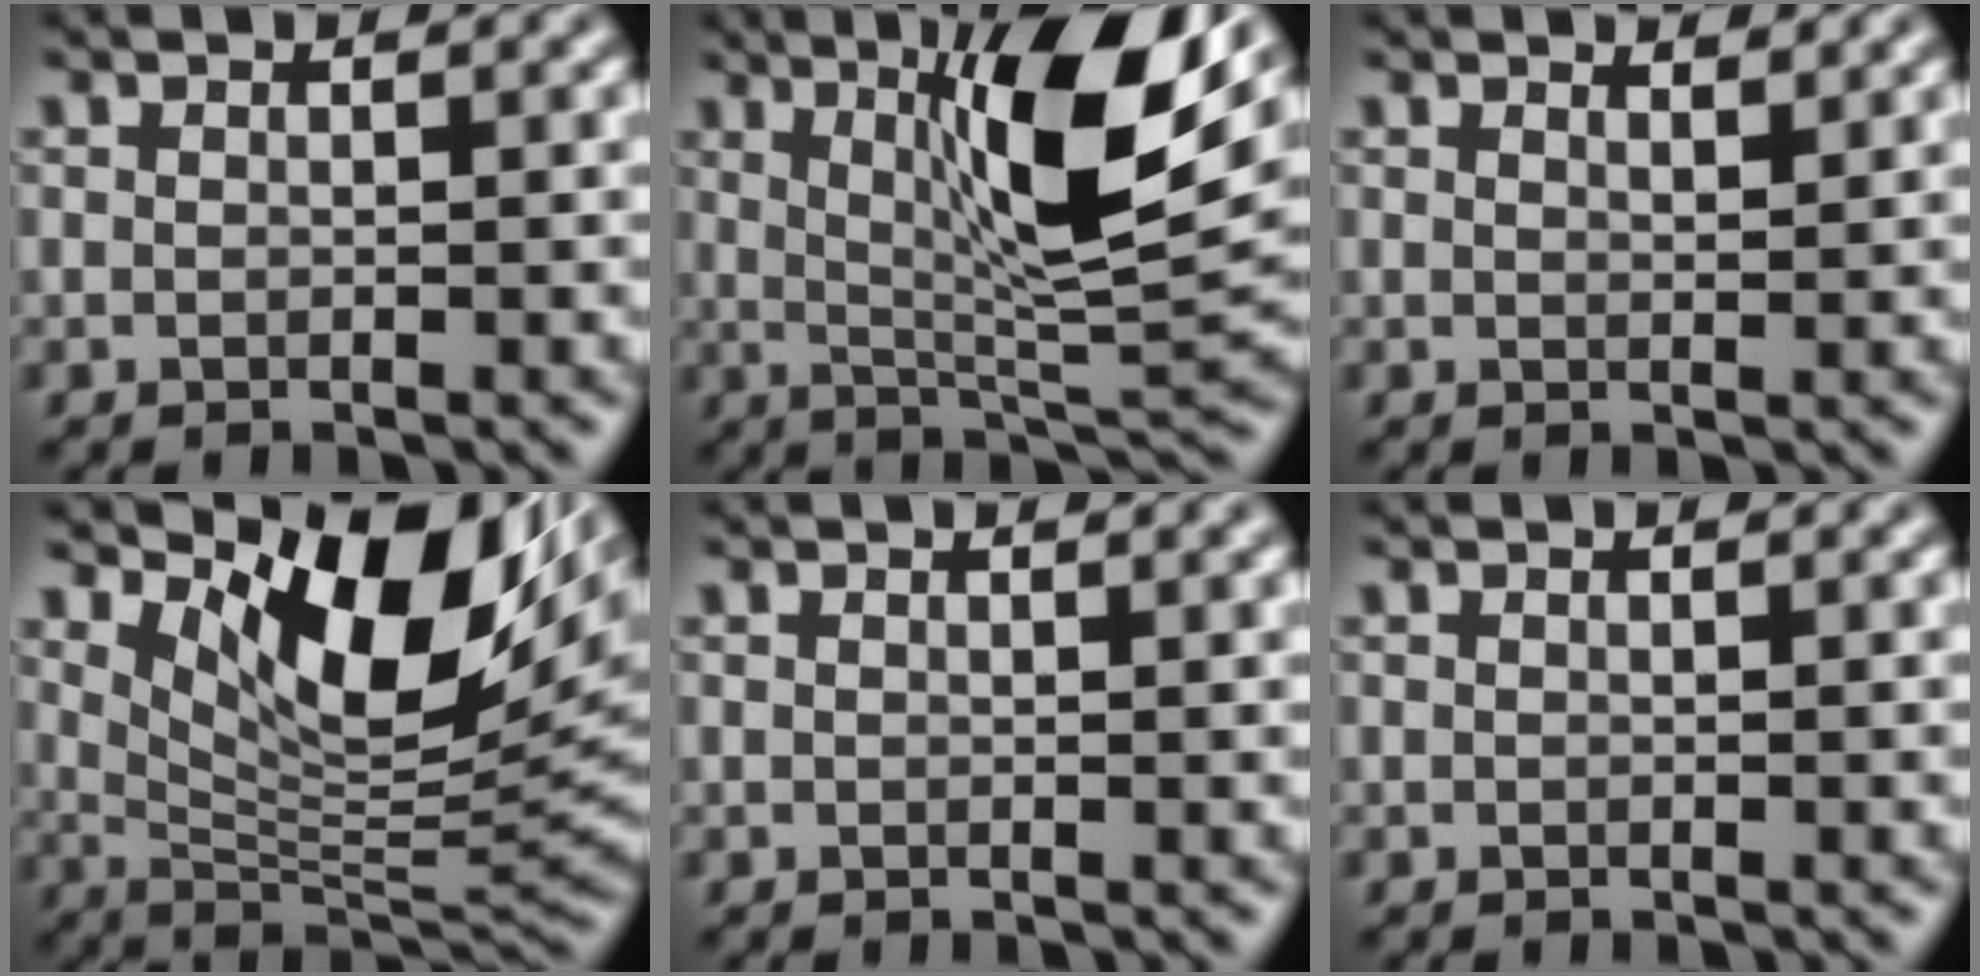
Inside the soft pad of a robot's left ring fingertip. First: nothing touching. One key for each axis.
{"total": 10.2, "fx": 3.5, "fy": 2.0, "fz": 9.4, "tx": -0.150, "ty": -0.006, "tz": 0.071}
{"total": 1.9, "fx": 1.8, "fy": 0.4, "fz": 0.5, "tx": 0.001, "ty": 0.007, "tz": 0.019}
{"total": 11.4, "fx": 5.7, "fy": 4.3, "fz": 8.9, "tx": -0.147, "ty": 0.002, "tz": 0.114}
{"total": 1.1, "fx": 0.7, "fy": 0.4, "fz": 0.8, "tx": -0.007, "ty": 0.000, "tz": 0.003}
{"total": 0.0}